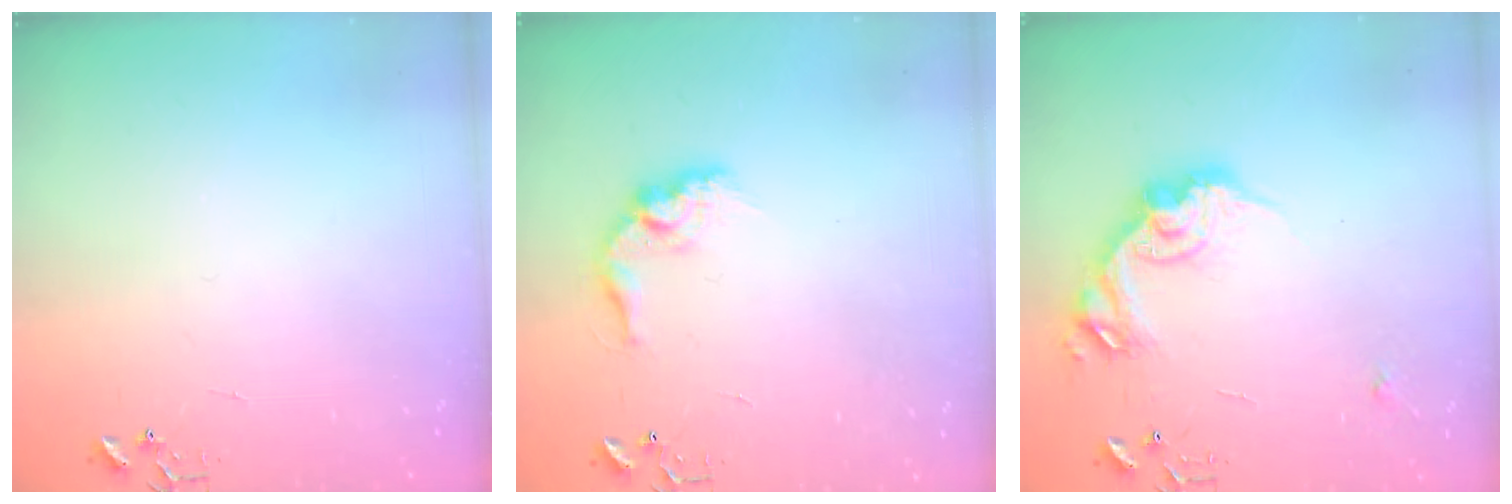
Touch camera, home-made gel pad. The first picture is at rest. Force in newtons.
{"total": 12.4, "press": 12.4, "slide": 0.6}
{"total": 16.0, "press": 16.0, "slide": 0.3}